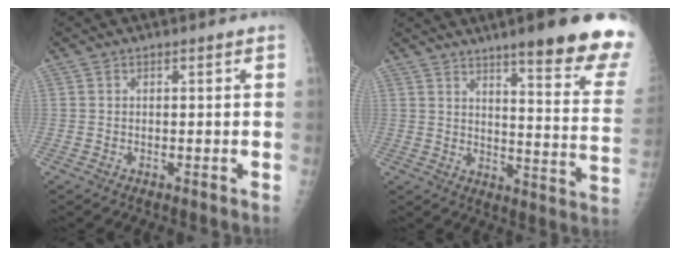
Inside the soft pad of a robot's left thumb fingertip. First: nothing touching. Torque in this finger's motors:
{"motor_torque": [0.57, 0.30, 1.39, -1.39, 0.28]}